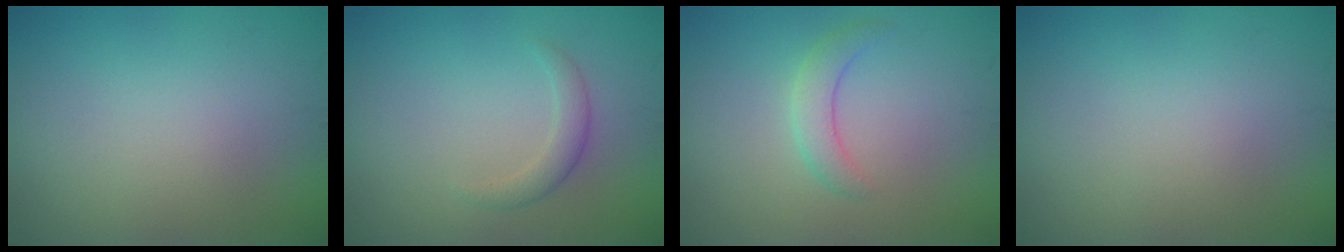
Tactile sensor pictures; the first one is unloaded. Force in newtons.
{"total": 1.6, "press": 1.6, "slide": 0.0}
{"total": 2.0, "press": 2.0, "slide": 0.1}
{"total": 0.0}